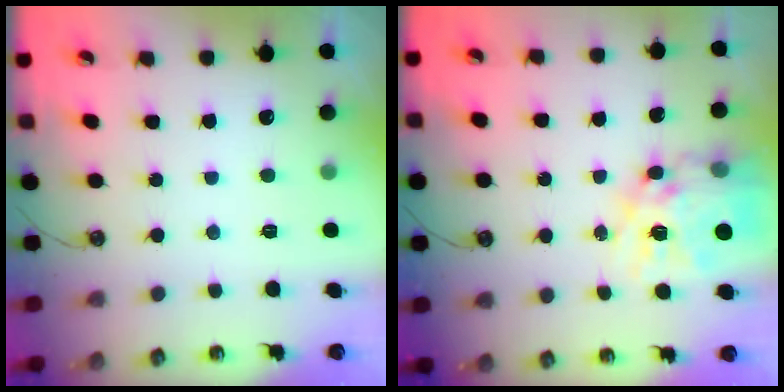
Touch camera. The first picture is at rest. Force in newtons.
{"total": 17.4, "press": 17.3, "slide": 1.5}